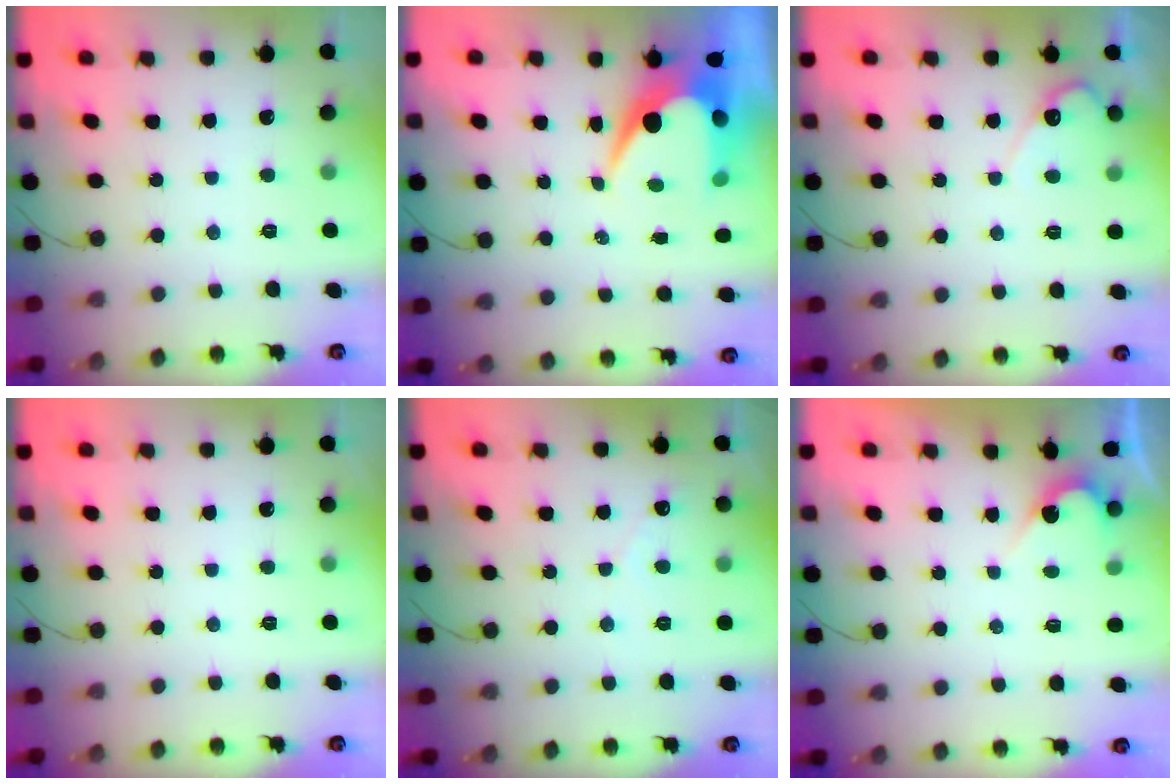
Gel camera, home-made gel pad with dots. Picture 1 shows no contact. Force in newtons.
{"total": 9.6, "press": 9.5, "slide": 0.8}
{"total": 4.6, "press": 4.6, "slide": 0.4}
{"total": 0.0}
{"total": 1.6, "press": 1.6, "slide": 0.1}
{"total": 2.8, "press": 2.8, "slide": 0.2}